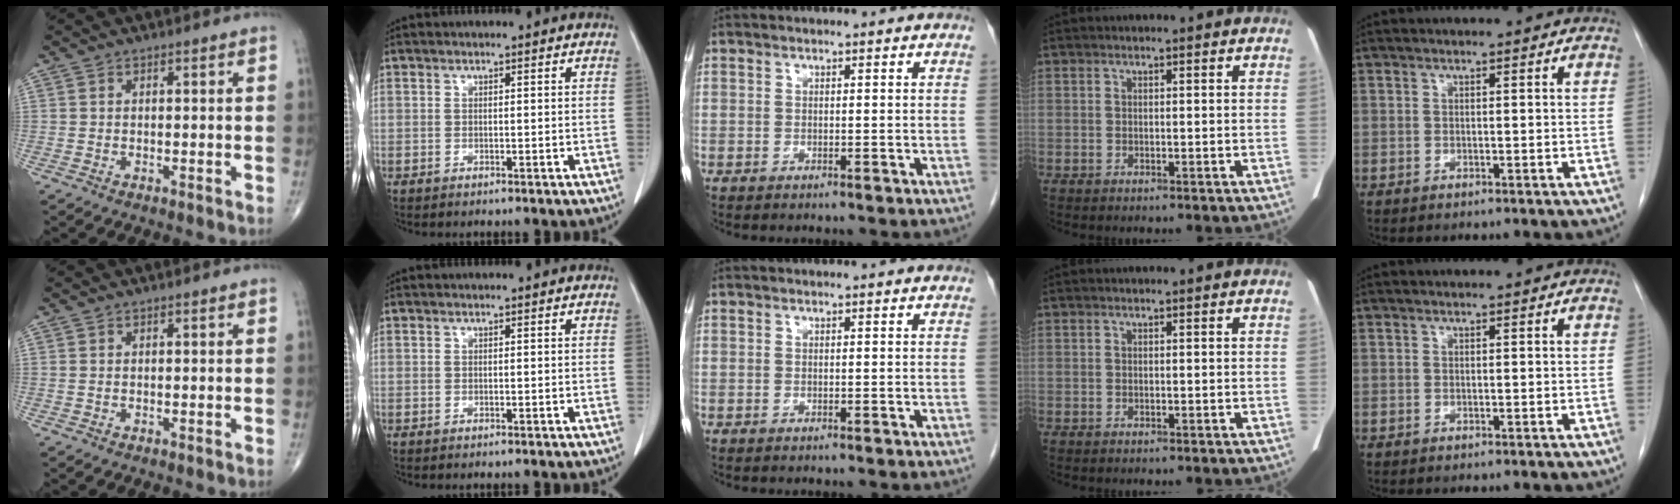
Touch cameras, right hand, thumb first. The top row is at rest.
{}